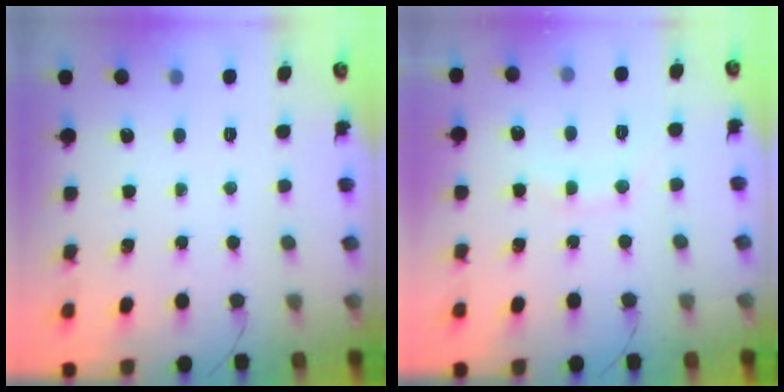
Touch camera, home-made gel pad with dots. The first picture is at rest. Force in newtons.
{"total": 7.3, "press": 7.2, "slide": 1.4}